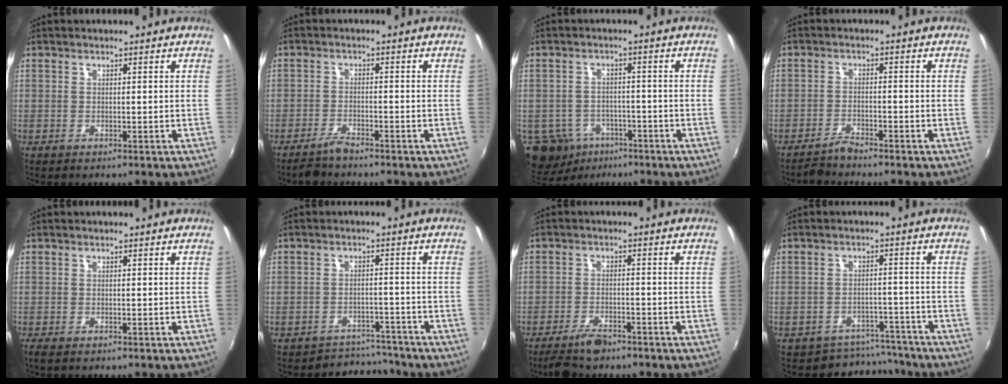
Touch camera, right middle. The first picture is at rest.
{"total": 3.1, "force": [-2.8, 0.5, 1.2], "torque": [-0.036, -0.004, -0.055]}
{"total": 10.5, "force": [-5.5, 8.2, 3.4], "torque": [-0.105, 0.003, -0.072]}
{"total": 2.7, "force": [-2.7, 0.3, 0.6], "torque": [-0.021, -0.004, -0.052]}
{"total": 0.9, "force": [-0.7, 0.3, 0.5], "torque": [-0.013, -0.005, -0.012]}
{"total": 5.6, "force": [-5.0, 2.3, -1.1], "torque": [0.015, 0.018, -0.073]}
{"total": 5.2, "force": [-4.3, 1.5, 2.4], "torque": [-0.066, -0.007, -0.079]}
{"total": 7.1, "force": [-6.3, 3.4, -0.3], "torque": [0.003, 0.024, -0.081]}